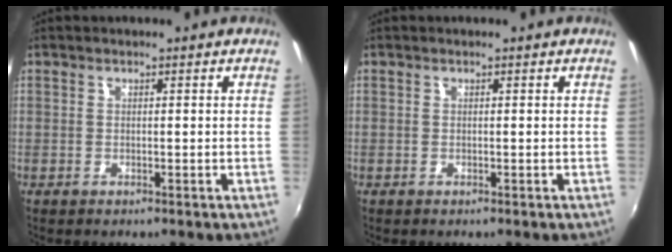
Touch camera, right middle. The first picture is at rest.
{"total": 0.0}